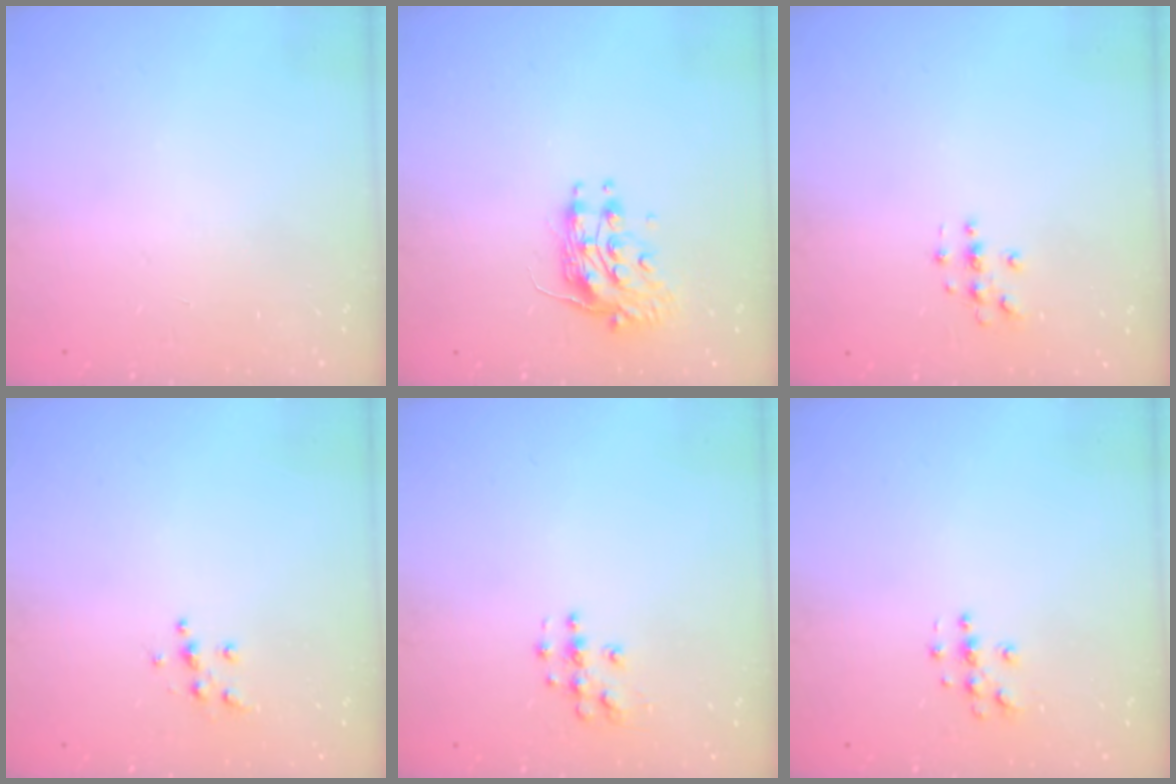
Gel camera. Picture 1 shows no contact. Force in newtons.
{"total": 9.1, "press": 9.1, "slide": 0.6}
{"total": 3.1, "press": 3.1, "slide": 0.3}
{"total": 5.4, "press": 5.4, "slide": 0.5}
{"total": 4.9, "press": 4.9, "slide": 0.1}
{"total": 4.6, "press": 4.6, "slide": 0.3}